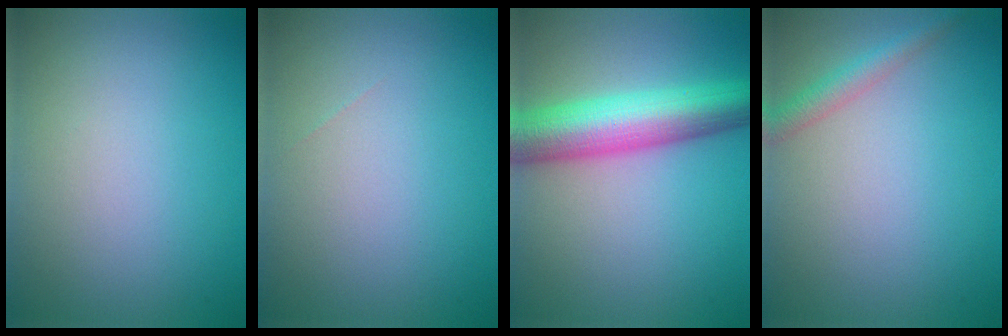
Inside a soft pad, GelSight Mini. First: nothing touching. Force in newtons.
{"total": 0.0}
{"total": 8.5, "press": 8.5, "slide": 0.2}
{"total": 2.0, "press": 2.0, "slide": 0.0}